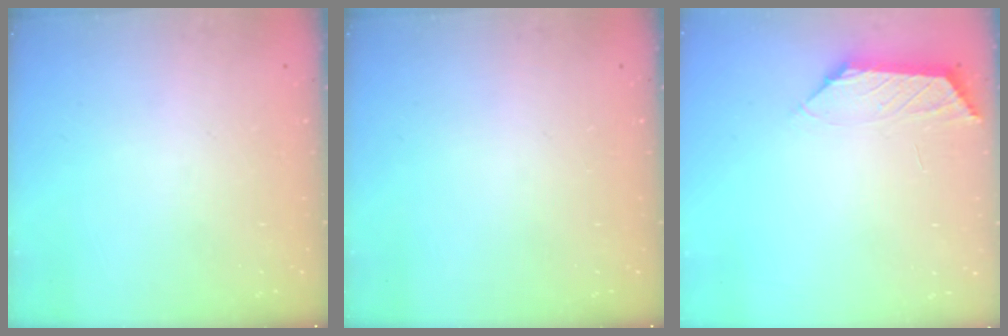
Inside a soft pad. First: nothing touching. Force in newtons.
{"total": 0.0}
{"total": 1.7, "press": 1.6, "slide": 0.5}